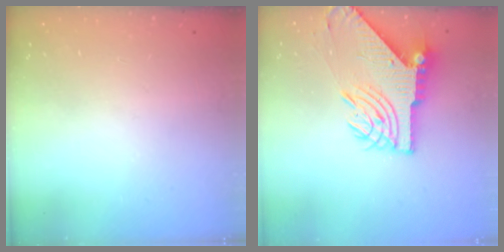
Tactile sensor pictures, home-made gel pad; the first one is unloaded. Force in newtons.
{"total": 9.4, "press": 9.4, "slide": 1.1}